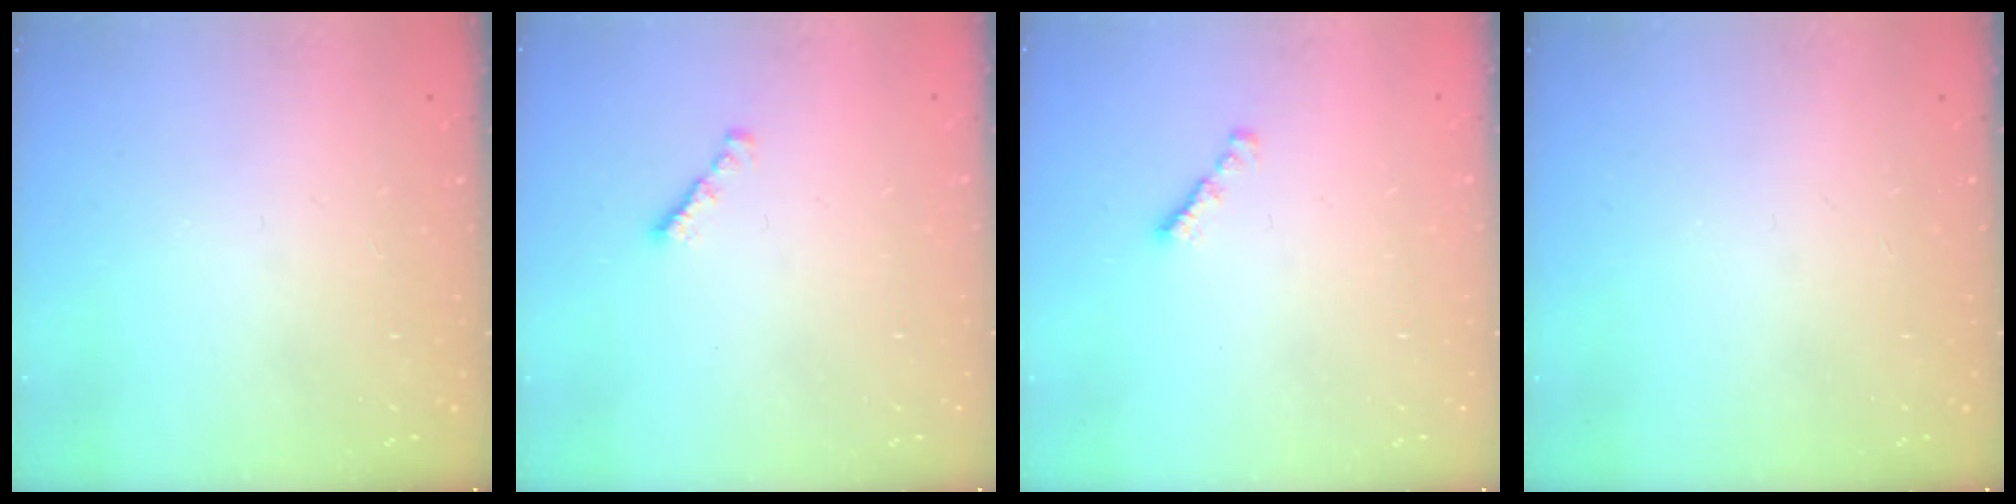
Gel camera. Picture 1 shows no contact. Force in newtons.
{"total": 1.0, "press": 0.8, "slide": 0.5}
{"total": 1.0, "press": 0.8, "slide": 0.5}
{"total": 0.0}